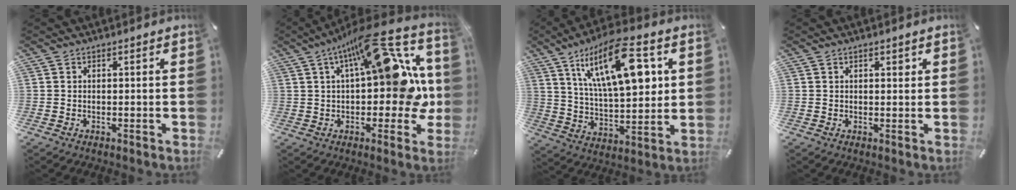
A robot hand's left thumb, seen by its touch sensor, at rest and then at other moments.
{"total": 18.5, "force": [6.7, 7.2, 15.7], "torque": [-0.221, -0.056, 0.110]}
{"total": 21.0, "force": [9.4, 8.6, 16.7], "torque": [-0.282, -0.029, 0.146]}
{"total": 1.2, "force": [0.6, 0.5, 0.9], "torque": [-0.018, 0.002, 0.010]}